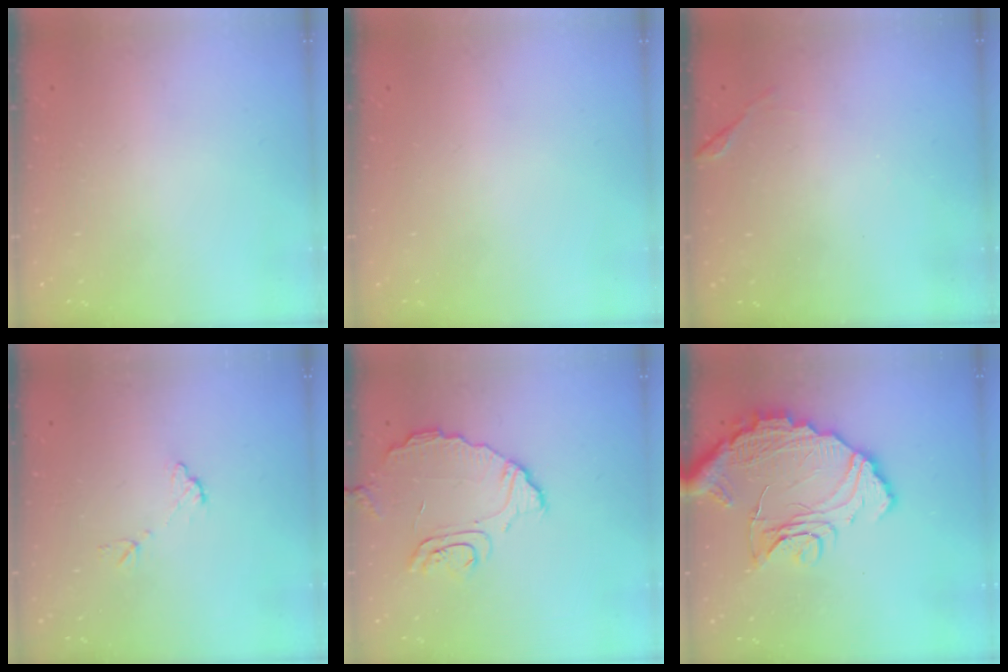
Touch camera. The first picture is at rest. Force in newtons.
{"total": 0.0}
{"total": 6.7, "press": 6.7, "slide": 0.2}
{"total": 7.3, "press": 7.3, "slide": 0.3}
{"total": 10.3, "press": 10.3, "slide": 0.2}
{"total": 17.5, "press": 17.5, "slide": 1.1}